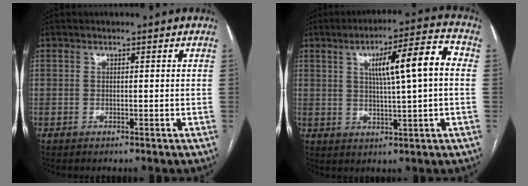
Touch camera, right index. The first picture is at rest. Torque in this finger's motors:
{"motor_torque": [1.16, 0.18, 0.41, 0.12]}